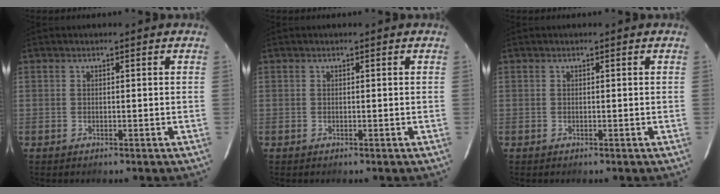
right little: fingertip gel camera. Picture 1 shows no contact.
{"total": 0.0}
{"total": 0.0}